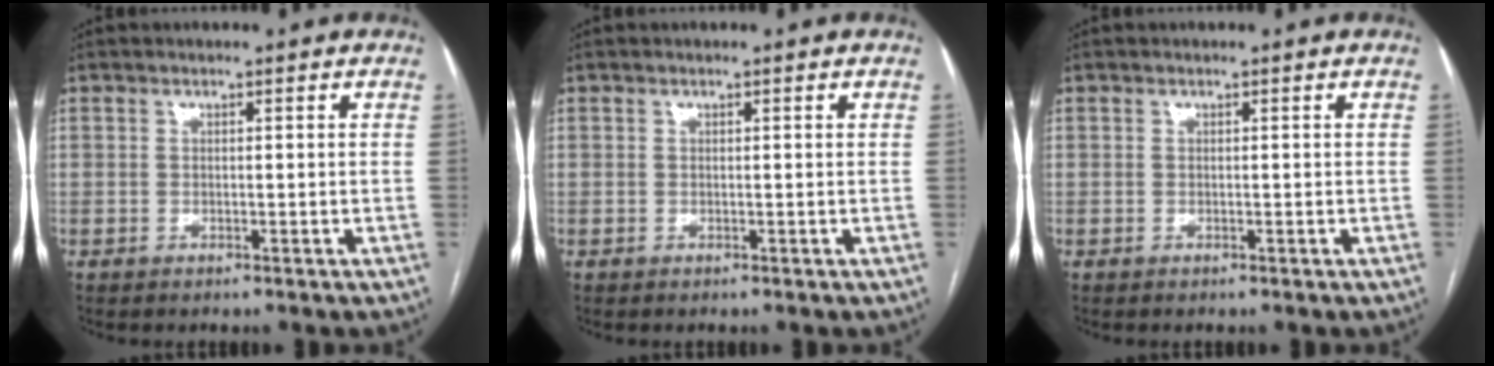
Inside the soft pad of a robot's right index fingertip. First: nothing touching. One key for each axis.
{"total": 0.0}
{"total": 0.0}